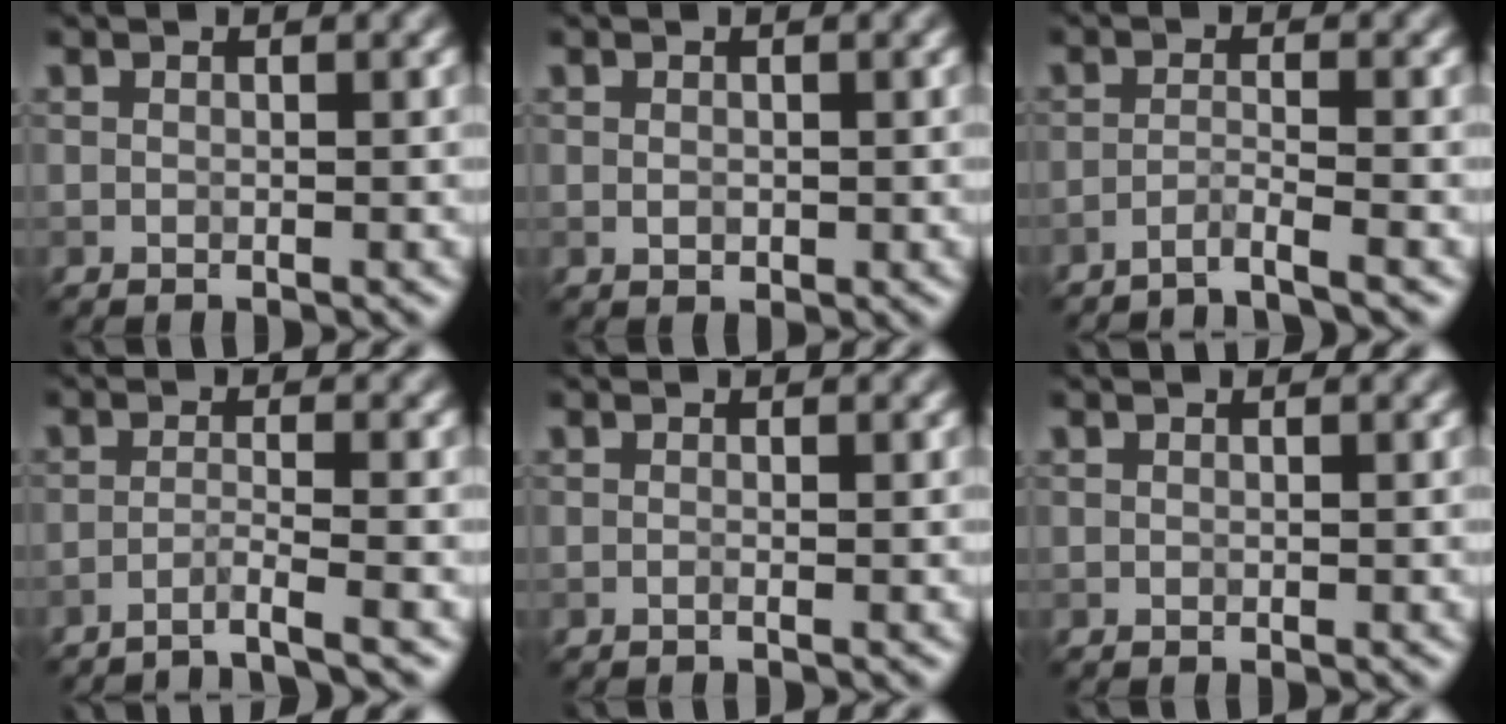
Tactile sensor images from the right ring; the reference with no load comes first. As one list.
[{"total": 0.9, "force": [0.0, 0.7, 0.6], "torque": [-0.012, -0.001, -0.001]}, {"total": 2.1, "force": [-1.7, 0.0, 1.2], "torque": [-0.014, 0.002, -0.048]}, {"total": 2.3, "force": [-1.7, 0.0, 1.5], "torque": [-0.016, 0.003, -0.049]}, {"total": 0.0}, {"total": 0.0}]